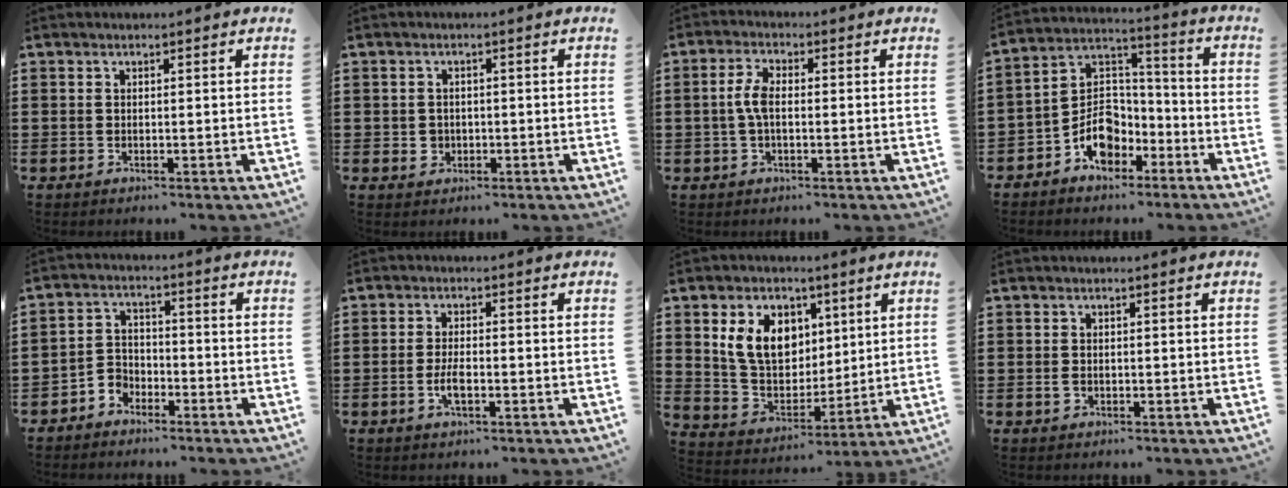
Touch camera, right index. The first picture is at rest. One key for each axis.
{"total": 1.8, "fx": -0.4, "fy": 1.7, "fz": 0.5, "tx": -0.016, "ty": 0.005, "tz": -0.010}
{"total": 4.0, "fx": -0.2, "fy": 1.7, "fz": 3.6, "tx": -0.084, "ty": 0.000, "tz": -0.009}
{"total": 8.7, "fx": -4.7, "fy": 6.0, "fz": 4.1, "tx": -0.098, "ty": 0.013, "tz": -0.093}
{"total": 3.4, "fx": -2.8, "fy": 1.8, "fz": 0.2, "tx": -0.015, "ty": 0.007, "tz": -0.061}
{"total": 3.2, "fx": -1.1, "fy": 1.1, "fz": 2.8, "tx": -0.065, "ty": -0.003, "tz": -0.024}
{"total": 9.6, "fx": 3.4, "fy": 7.1, "fz": 5.4, "tx": -0.134, "ty": 0.017, "tz": 0.063}
{"total": 1.2, "fx": -0.4, "fy": 0.8, "fz": 0.7, "tx": -0.024, "ty": -0.002, "tz": -0.010}